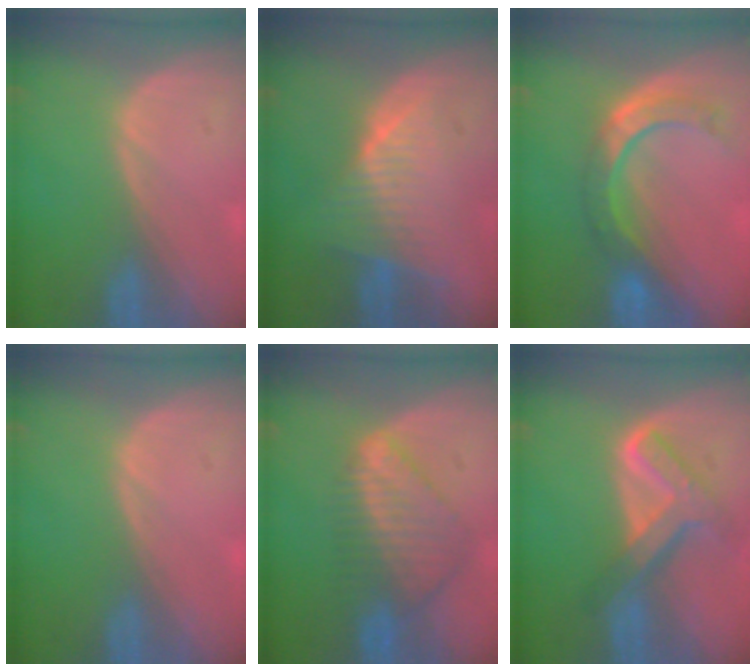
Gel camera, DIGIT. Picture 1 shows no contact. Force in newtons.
{"total": 8.1, "press": 7.1, "slide": 3.9}
{"total": 8.5, "press": 7.2, "slide": 4.5}
{"total": 0.0}
{"total": 8.5, "press": 7.5, "slide": 4.1}
{"total": 8.0, "press": 6.7, "slide": 4.3}